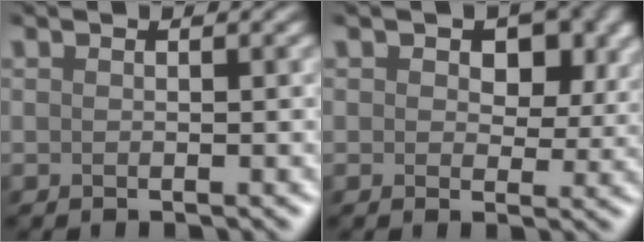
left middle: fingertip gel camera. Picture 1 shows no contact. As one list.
[{"total": 7.0, "force": [2.3, 4.8, 4.6], "torque": [-0.053, 0.020, 0.021]}]